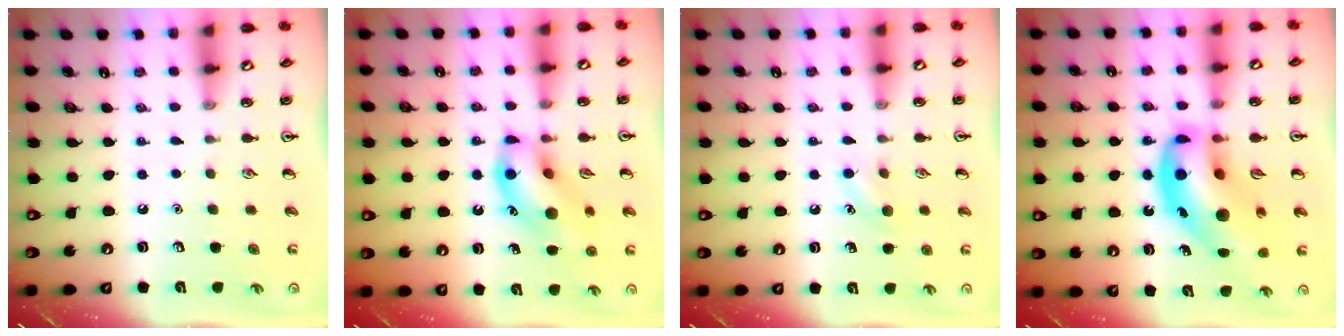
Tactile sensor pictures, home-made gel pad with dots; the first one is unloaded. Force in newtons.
{"total": 12.6, "press": 12.4, "slide": 2.1}
{"total": 7.1, "press": 6.8, "slide": 2.1}
{"total": 19.7, "press": 19.0, "slide": 5.0}